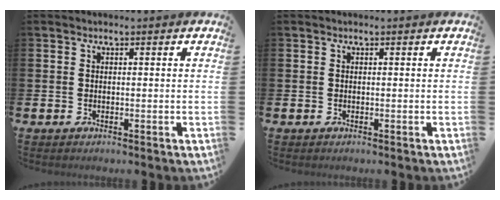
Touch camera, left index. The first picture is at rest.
{"total": 0.0}